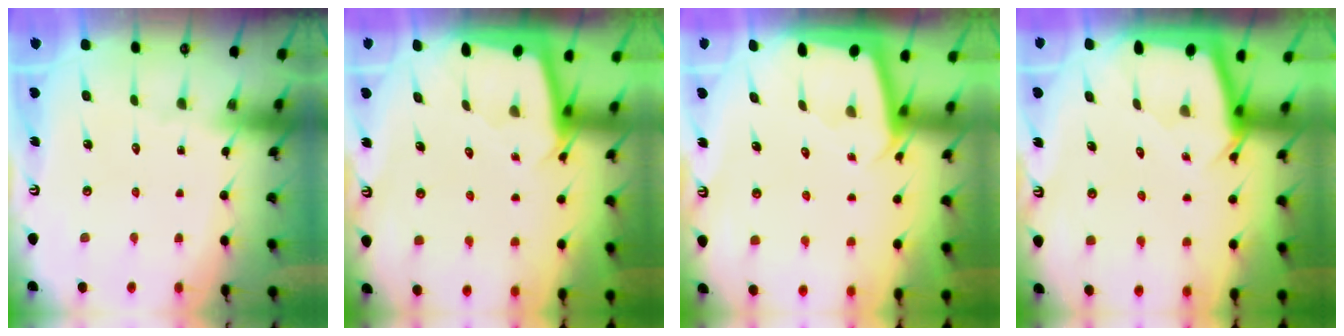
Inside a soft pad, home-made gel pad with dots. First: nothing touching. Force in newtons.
{"total": 2.0, "press": 2.0, "slide": 0.1}
{"total": 1.9, "press": 1.9, "slide": 0.1}
{"total": 2.3, "press": 2.3, "slide": 0.2}